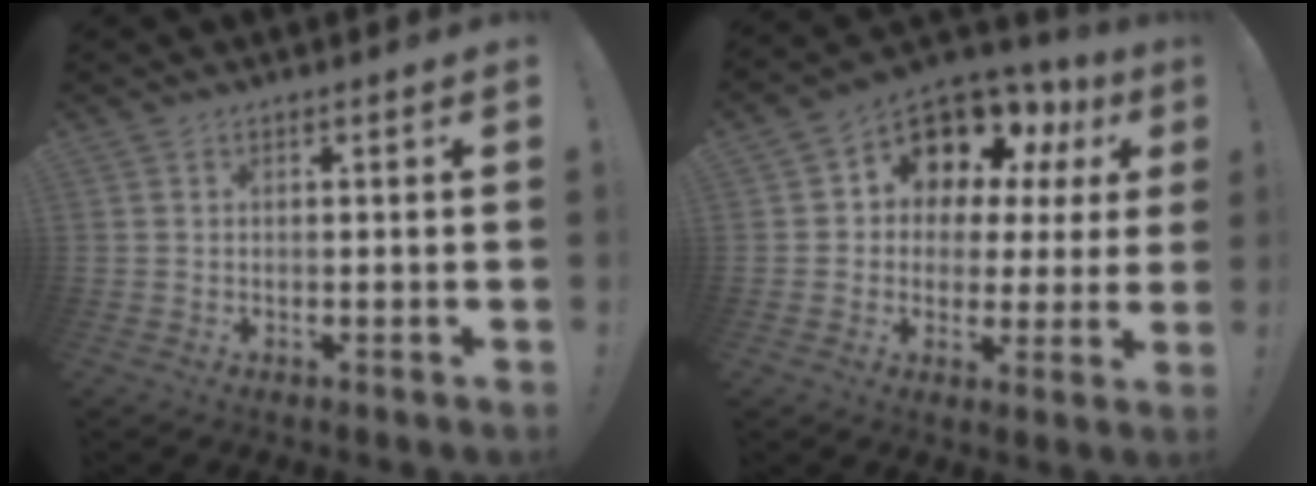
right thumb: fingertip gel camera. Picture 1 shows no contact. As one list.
[{"total": 11.2, "force": [6.4, 7.5, 5.3], "torque": [-0.084, -0.056, 0.118]}]